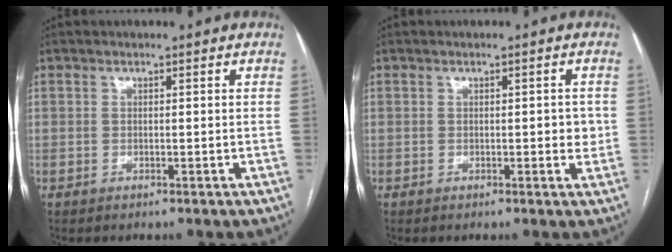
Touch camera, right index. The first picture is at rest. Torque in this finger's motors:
{"motor_torque": [0.09, 0.06, 0.05, 0.03]}